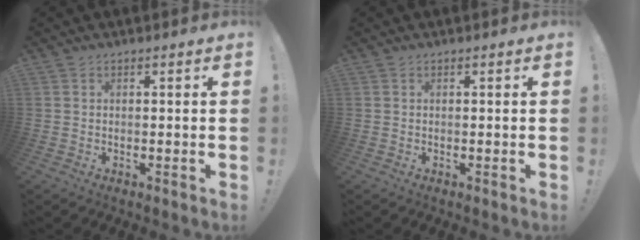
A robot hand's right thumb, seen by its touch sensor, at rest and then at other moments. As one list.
[{"total": 0.0}]